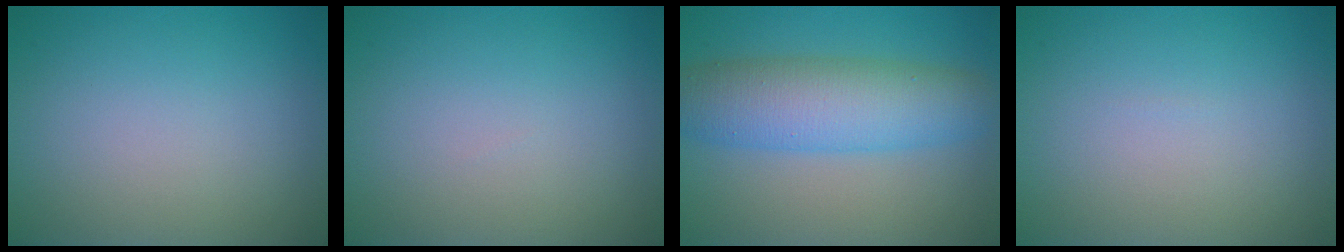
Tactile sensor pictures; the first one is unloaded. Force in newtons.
{"total": 0.0}
{"total": 7.2, "press": 7.2, "slide": 0.2}
{"total": 0.0}